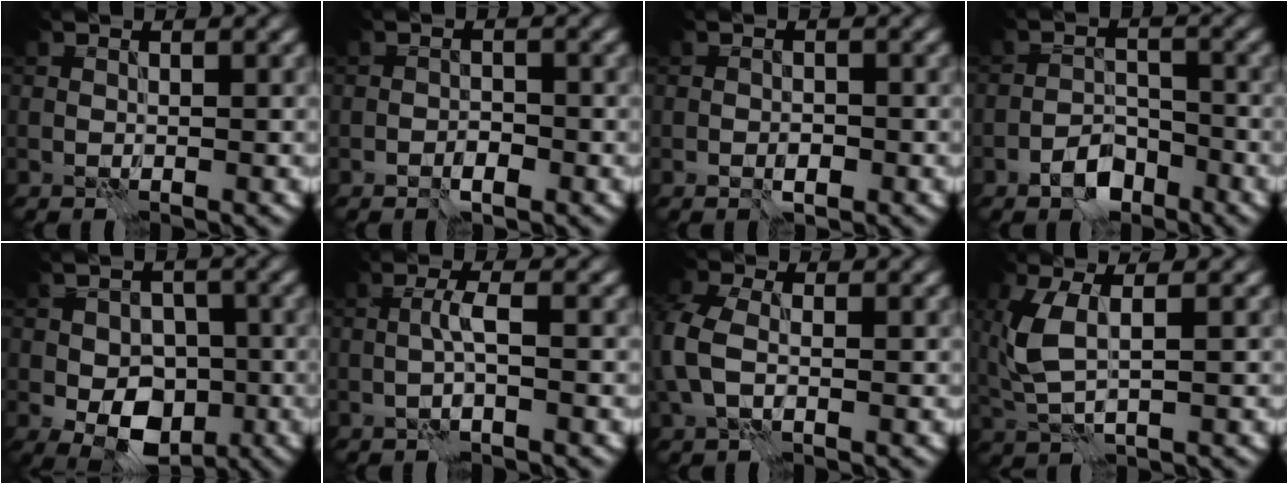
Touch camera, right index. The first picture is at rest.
{"total": 1.8, "force": [-1.0, 1.0, 1.1], "torque": [-0.015, 0.004, -0.017]}
{"total": 1.8, "force": [-0.7, 1.1, 1.2], "torque": [-0.020, -0.002, -0.012]}
{"total": 3.7, "force": [-2.6, 2.0, 1.9], "torque": [-0.025, 0.006, -0.050]}
{"total": 7.2, "force": [-2.2, 5.0, 4.8], "torque": [-0.064, -0.005, -0.038]}
{"total": 1.8, "force": [-0.3, 0.2, 1.8], "torque": [-0.036, 0.008, -0.010]}
{"total": 4.5, "force": [-0.2, 2.9, 3.4], "torque": [-0.092, 0.004, -0.014]}
{"total": 4.2, "force": [0.5, 1.6, 3.8], "torque": [-0.101, -0.003, 0.011]}